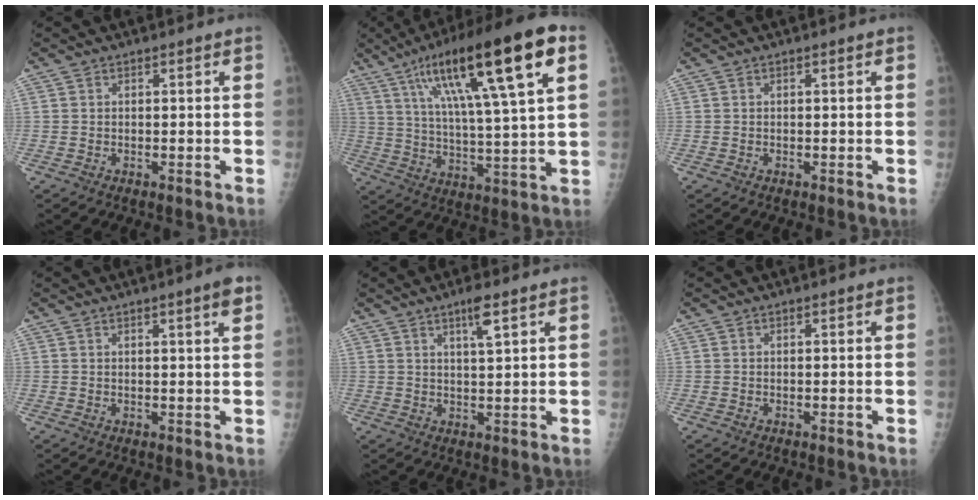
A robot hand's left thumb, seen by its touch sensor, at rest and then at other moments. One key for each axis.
{"total": 23.1, "fx": 10.3, "fy": 4.1, "fz": 20.3, "tx": -0.330, "ty": -0.001, "tz": 0.166}
{"total": 0.0}
{"total": 3.1, "fx": 1.6, "fy": 0.0, "fz": 2.7, "tx": -0.037, "ty": -0.007, "tz": 0.023}
{"total": 4.3, "fx": 2.4, "fy": 0.5, "fz": 3.5, "tx": -0.062, "ty": -0.013, "tz": 0.044}
{"total": 0.0}